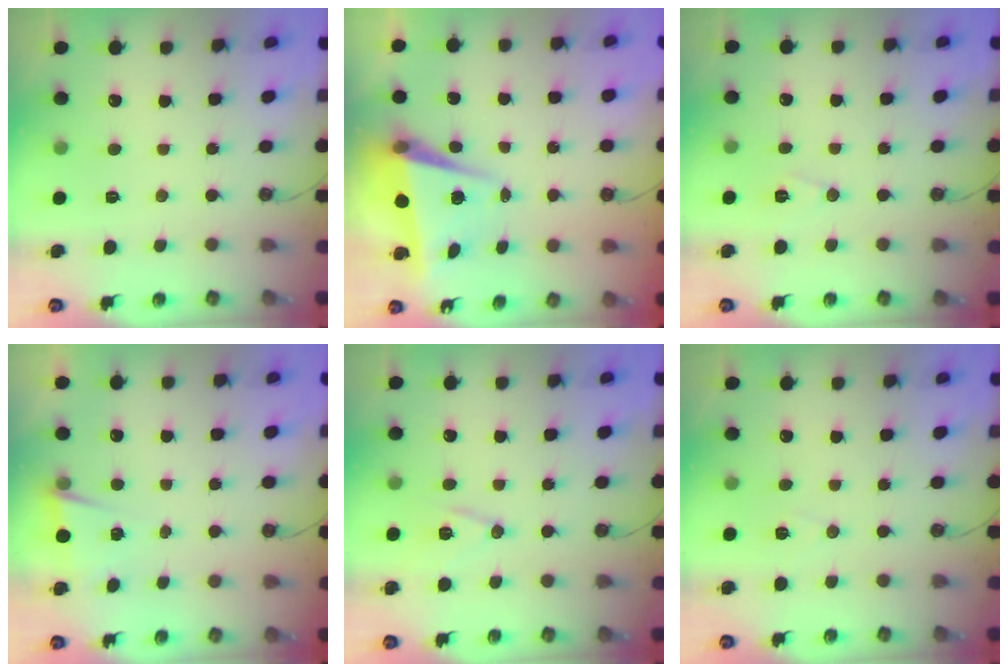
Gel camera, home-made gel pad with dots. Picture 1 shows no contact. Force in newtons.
{"total": 5.7, "press": 5.3, "slide": 2.0}
{"total": 7.0, "press": 5.3, "slide": 4.6}
{"total": 2.8, "press": 2.6, "slide": 1.0}
{"total": 10.3, "press": 9.7, "slide": 3.4}
{"total": 5.9, "press": 4.0, "slide": 4.4}